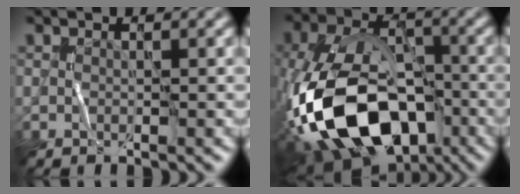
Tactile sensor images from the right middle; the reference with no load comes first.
{"total": 14.0, "force": [-6.0, 7.8, 10.0], "torque": [-0.195, -0.008, -0.110]}